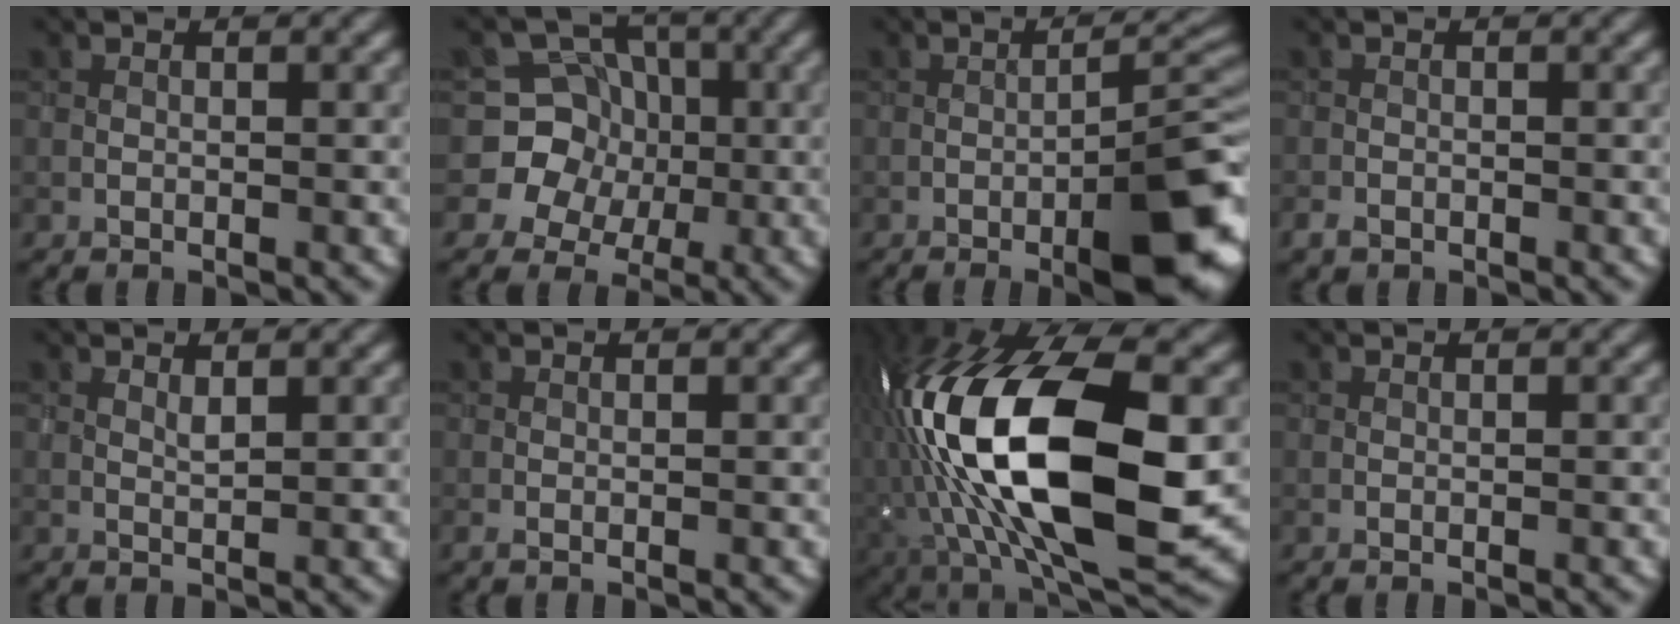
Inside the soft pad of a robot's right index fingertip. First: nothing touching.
{"total": 7.4, "force": [-0.6, 7.2, 1.8], "torque": [-0.014, 0.026, -0.041]}
{"total": 8.5, "force": [-4.3, 2.2, 7.0], "torque": [-0.093, 0.006, -0.061]}
{"total": 1.1, "force": [-0.8, 0.7, 0.2], "torque": [-0.001, -0.002, -0.018]}
{"total": 0.8, "force": [0.6, 0.1, 0.5], "torque": [-0.015, -0.004, 0.013]}
{"total": 0.6, "force": [-0.4, 0.2, 0.4], "torque": [-0.008, -0.003, -0.007]}
{"total": 18.3, "force": [-0.2, 8.5, 16.3], "torque": [-0.311, 0.002, -0.013]}
{"total": 0.0}